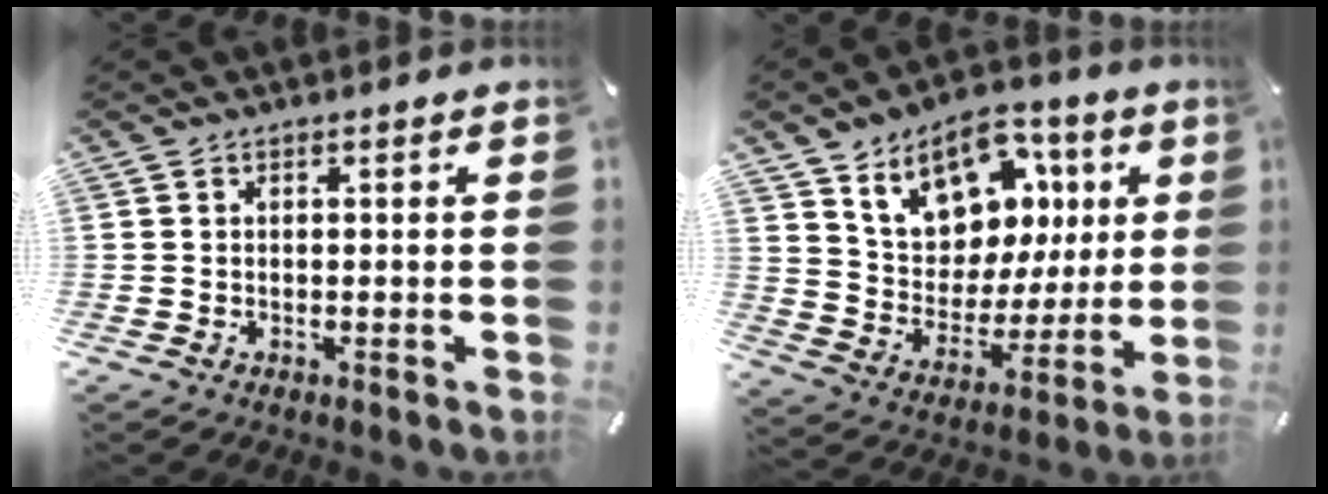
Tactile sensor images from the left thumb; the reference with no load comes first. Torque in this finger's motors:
{"motor_torque": [2.18, 2.82, 1.74, -1.03, 0.17]}